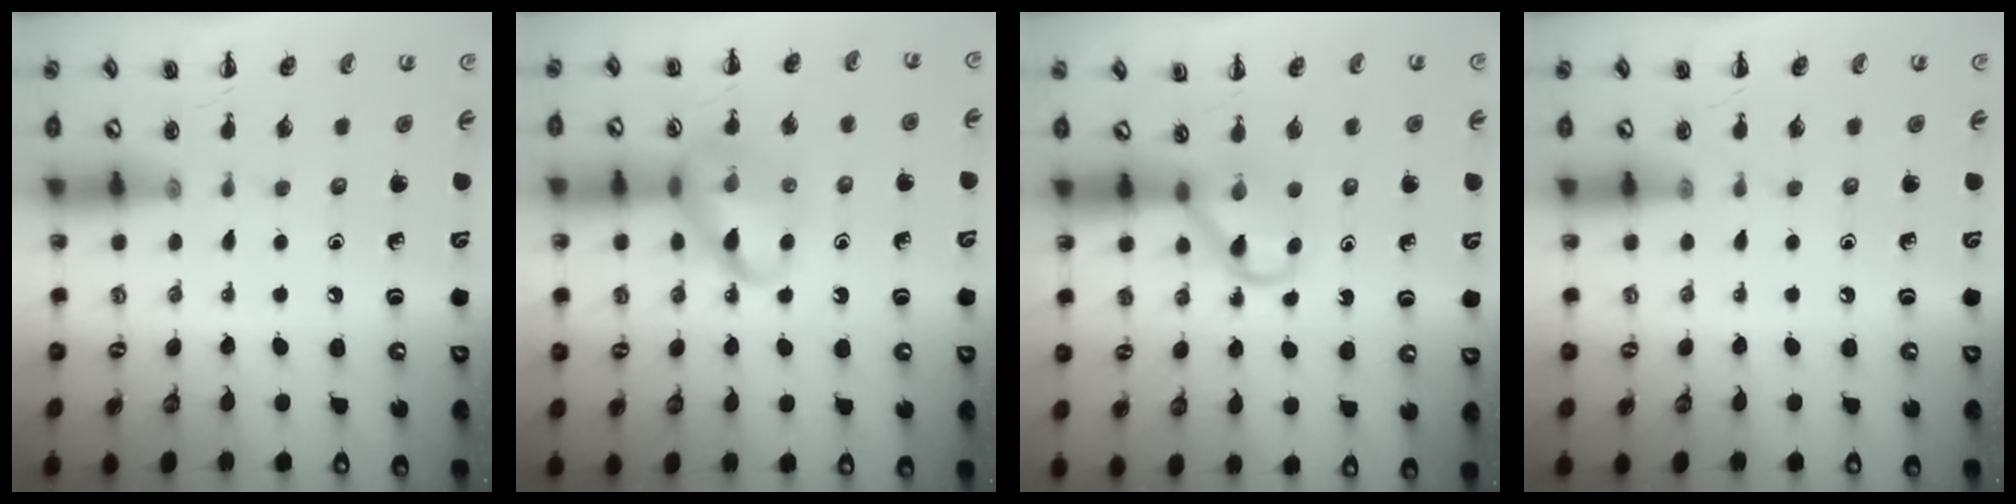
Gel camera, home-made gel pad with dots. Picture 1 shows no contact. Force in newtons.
{"total": 12.5, "press": 12.3, "slide": 2.1}
{"total": 2.9, "press": 2.8, "slide": 0.9}
{"total": 0.0}